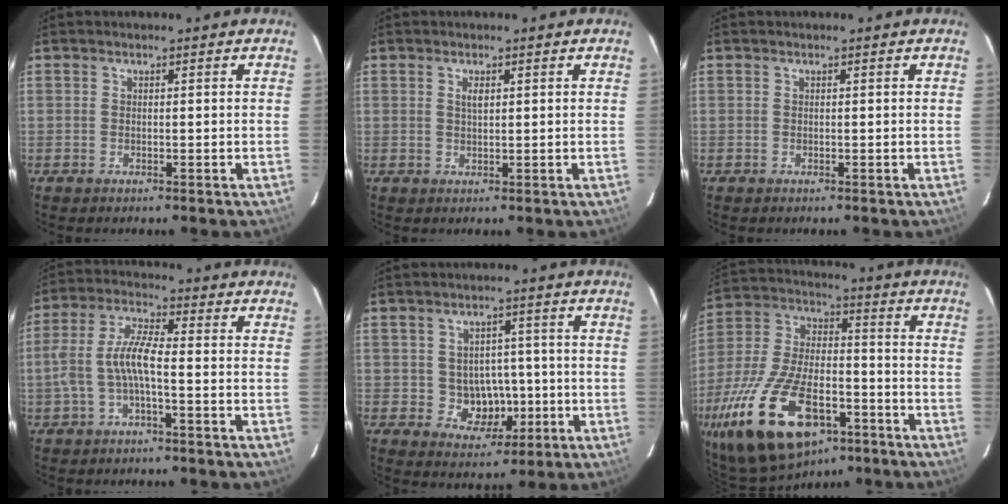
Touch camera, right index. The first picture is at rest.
{"total": 1.5, "force": [0.6, 0.7, 1.2], "torque": [-0.022, 0.002, 0.010]}
{"total": 0.0}
{"total": 7.1, "force": [-2.1, 1.5, 6.6], "torque": [-0.147, 0.011, -0.037]}
{"total": 6.8, "force": [-1.2, 6.1, 2.6], "torque": [-0.056, 0.013, 0.000]}
{"total": 23.8, "force": [-13.3, 11.2, 16.2], "torque": [-0.337, -0.020, -0.225]}